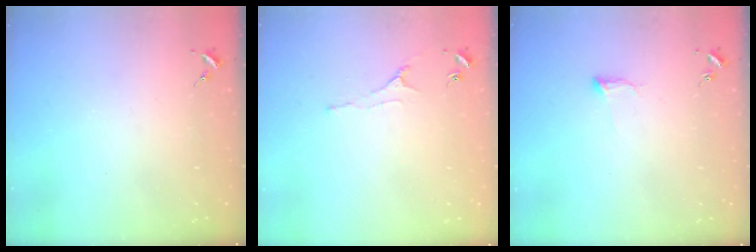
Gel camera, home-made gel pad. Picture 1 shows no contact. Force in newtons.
{"total": 3.0, "press": 2.9, "slide": 0.6}
{"total": 4.7, "press": 4.7, "slide": 0.7}